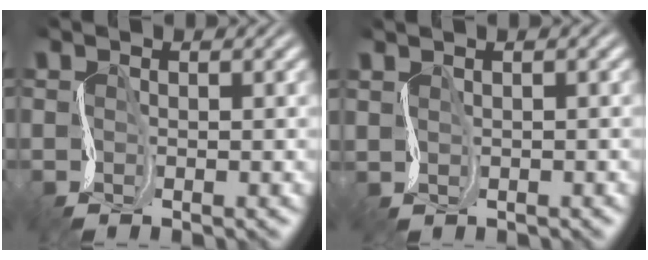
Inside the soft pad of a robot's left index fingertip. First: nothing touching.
{"total": 1.1, "force": [1.1, 0.2, -0.2], "torque": [0.005, 0.007, 0.020]}